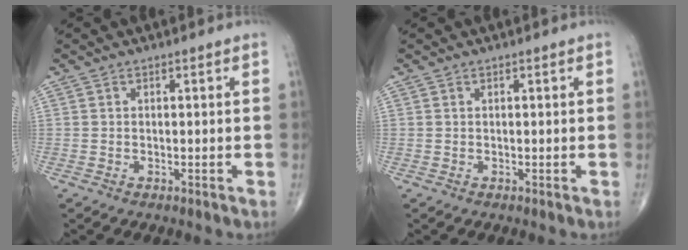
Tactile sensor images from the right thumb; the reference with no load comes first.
{"total": 0.0}